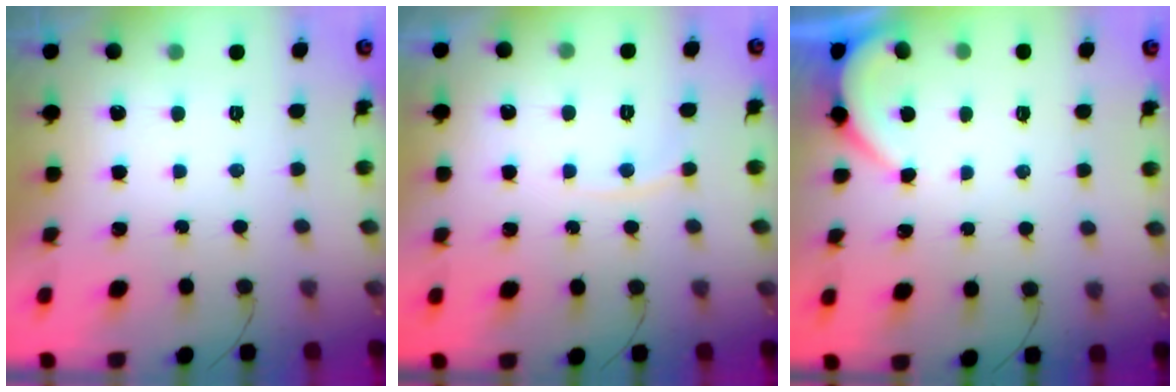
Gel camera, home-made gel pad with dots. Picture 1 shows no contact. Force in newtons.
{"total": 5.1, "press": 5.1, "slide": 0.3}
{"total": 2.2, "press": 2.2, "slide": 0.4}